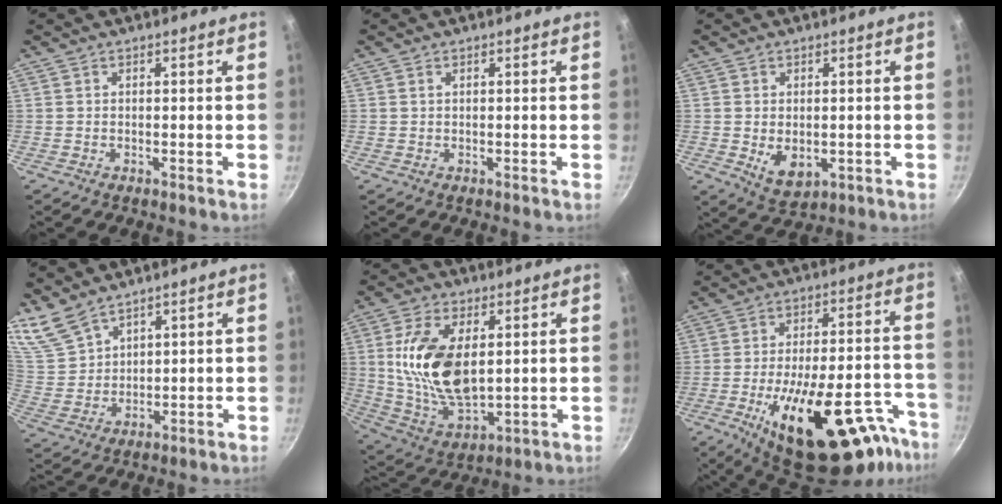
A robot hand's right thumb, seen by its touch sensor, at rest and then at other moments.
{"total": 0.0}
{"total": 6.0, "force": [-0.6, 4.0, 4.4], "torque": [-0.064, -0.013, 0.002]}
{"total": 7.4, "force": [6.3, 3.0, 2.2], "torque": [-0.034, -0.028, 0.144]}
{"total": 16.8, "force": [3.0, 9.2, 13.7], "torque": [-0.251, -0.018, 0.067]}
{"total": 28.1, "force": [-14.9, 11.6, 20.7], "torque": [-0.248, 0.056, -0.210]}